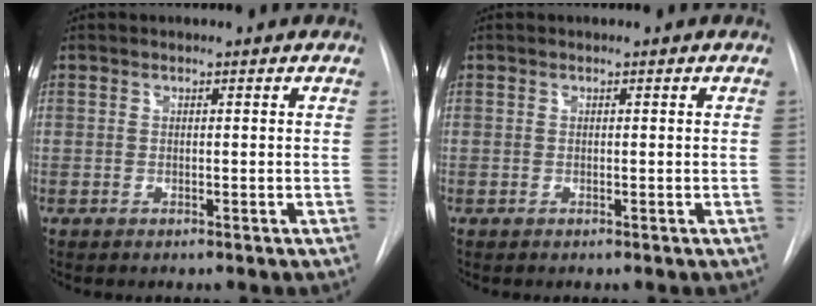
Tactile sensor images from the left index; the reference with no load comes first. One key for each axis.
{"total": 0.0}